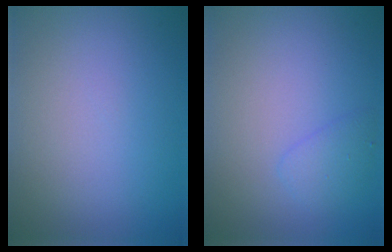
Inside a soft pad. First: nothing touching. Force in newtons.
{"total": 1.4, "press": 1.4, "slide": 0.1}